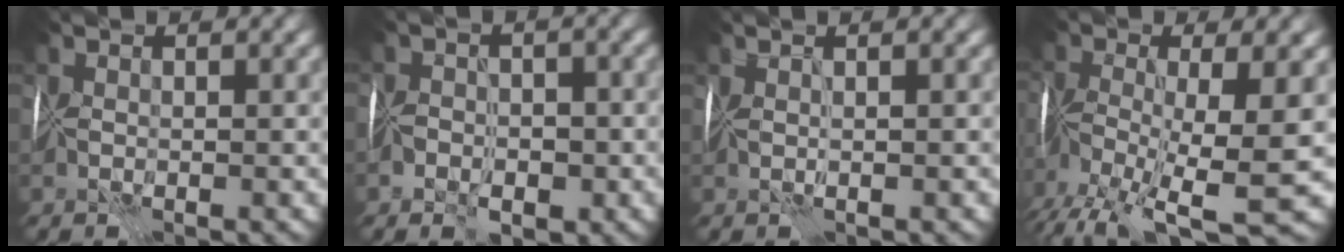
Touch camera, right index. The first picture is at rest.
{"total": 3.2, "force": [-2.0, 2.0, 1.5], "torque": [-0.009, -0.002, -0.039]}
{"total": 0.9, "force": [0.6, -0.5, 0.5], "torque": [-0.004, 0.002, 0.008]}
{"total": 10.4, "force": [-4.3, 2.2, 9.2], "torque": [-0.165, -0.018, -0.077]}